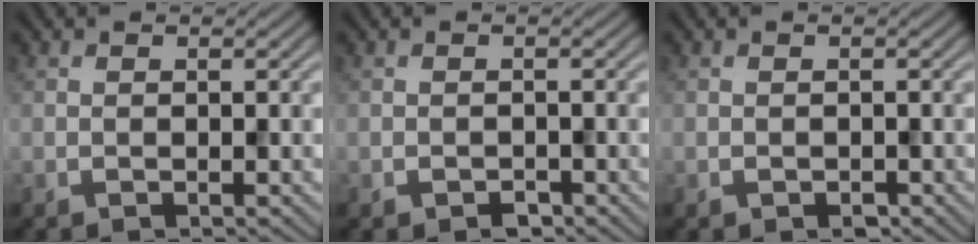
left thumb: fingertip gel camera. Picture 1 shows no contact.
{"total": 1.3, "force": [-0.8, 0.8, 0.6], "torque": [-0.009, -0.004, -0.016]}
{"total": 0.8, "force": [-0.5, 0.6, 0.4], "torque": [-0.006, -0.005, -0.008]}